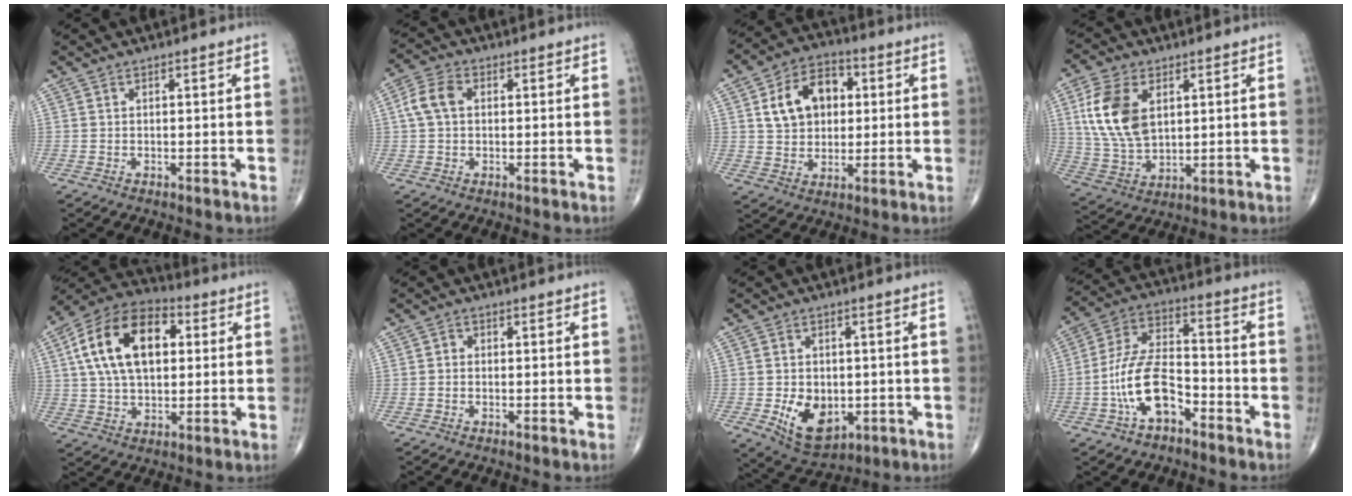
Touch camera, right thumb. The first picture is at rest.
{"total": 5.8, "force": [0.8, 4.0, 4.1], "torque": [-0.086, 0.017, 0.011]}
{"total": 12.4, "force": [2.8, 9.1, 8.0], "torque": [-0.100, 0.009, 0.044]}
{"total": 13.4, "force": [3.7, 8.2, 9.9], "torque": [-0.191, -0.010, 0.079]}
{"total": 18.3, "force": [4.0, 11.0, 14.1], "torque": [-0.232, 0.016, 0.062]}
{"total": 1.2, "force": [-0.2, 1.0, 0.5], "torque": [0.004, 0.004, -0.010]}
{"total": 10.2, "force": [-2.2, 6.9, 7.2], "torque": [-0.089, -0.004, -0.019]}
{"total": 12.7, "force": [-5.2, 6.7, 9.4], "torque": [-0.173, 0.050, -0.100]}